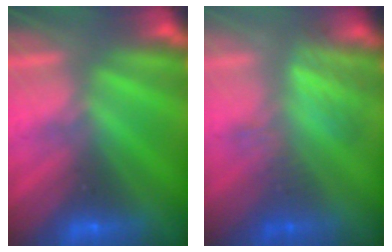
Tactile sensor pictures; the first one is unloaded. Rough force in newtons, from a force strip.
{"total": 2.8}